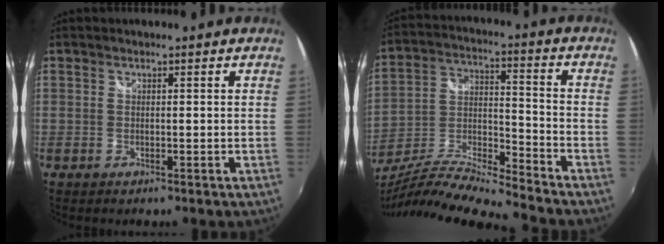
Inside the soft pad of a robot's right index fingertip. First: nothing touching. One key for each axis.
{"total": 14.8, "fx": -12.9, "fy": 0.5, "fz": 7.1, "tx": -0.147, "ty": -0.019, "tz": -0.247}